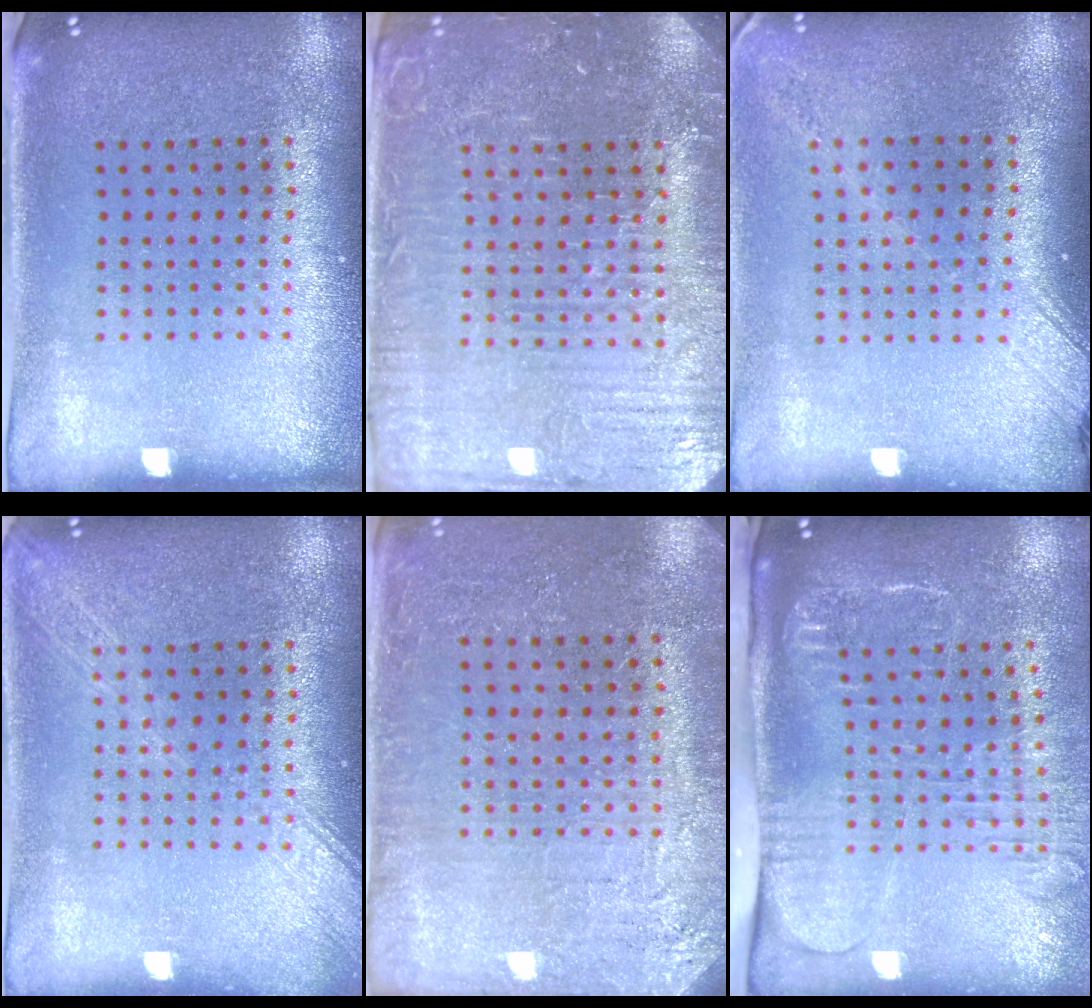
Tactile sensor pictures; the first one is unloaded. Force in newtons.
{"total": 4.5, "press": 4.3, "slide": 1.4}
{"total": 1.8, "press": 1.4, "slide": 1.2}
{"total": 1.8, "press": 1.7, "slide": 0.2}
{"total": 2.8, "press": 2.8, "slide": 0.4}
{"total": 2.7, "press": 2.1, "slide": 1.7}